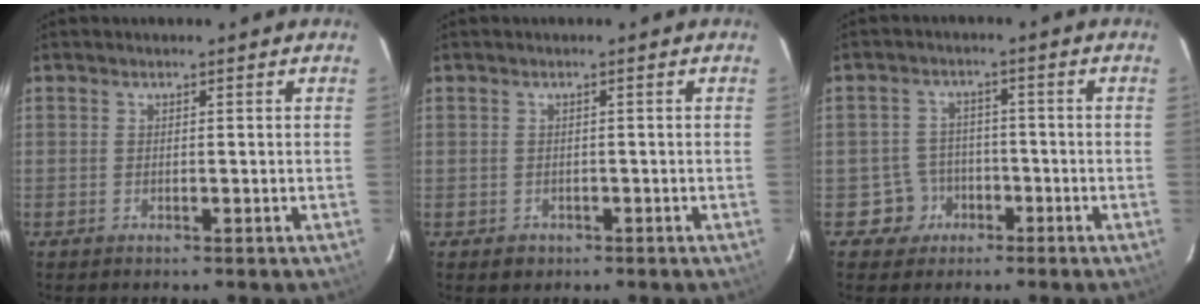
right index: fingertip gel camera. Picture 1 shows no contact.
{"total": 2.1, "force": [-0.6, 1.9, 0.2], "torque": [-0.004, 0.001, -0.004]}
{"total": 5.0, "force": [-2.3, 4.4, -0.2], "torque": [-0.005, 0.022, -0.034]}